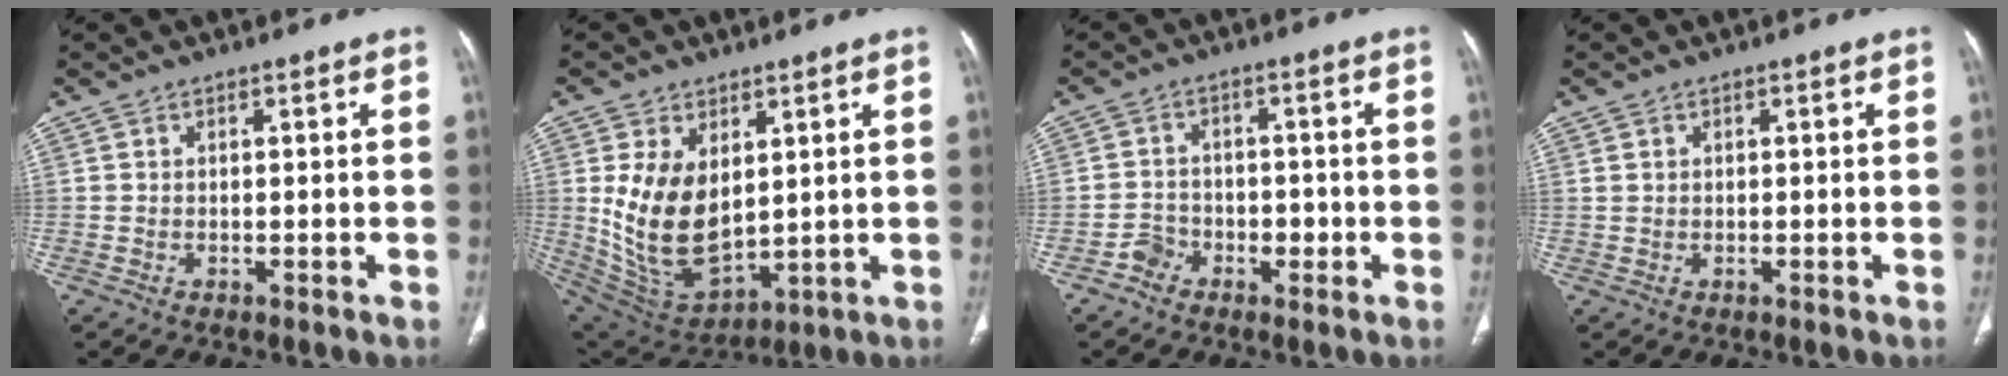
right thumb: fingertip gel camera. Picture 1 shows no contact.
{"total": 14.8, "force": [2.7, 9.1, 11.4], "torque": [-0.193, -0.022, 0.078]}
{"total": 4.0, "force": [-2.1, 3.2, 1.4], "torque": [-0.003, 0.021, -0.040]}
{"total": 0.6, "force": [0.3, 0.5, 0.3], "torque": [-0.004, -0.001, 0.007]}